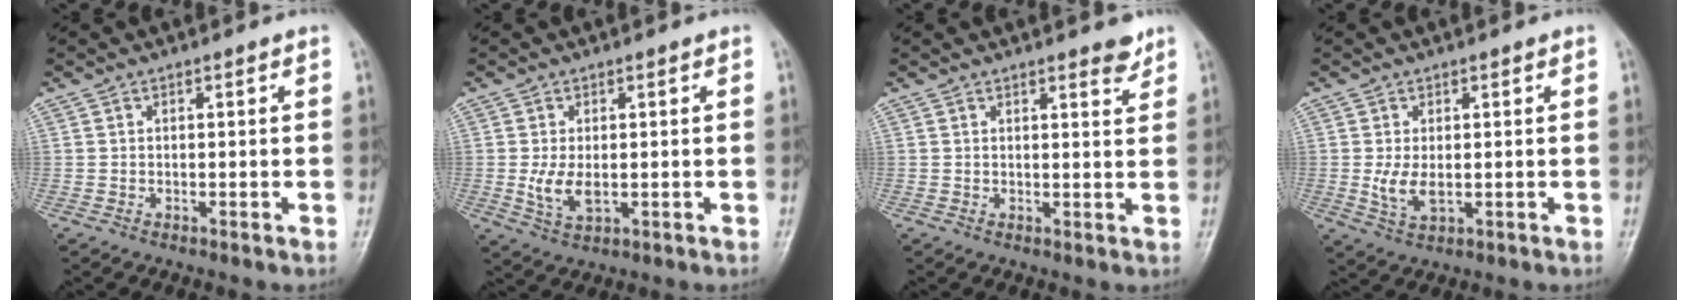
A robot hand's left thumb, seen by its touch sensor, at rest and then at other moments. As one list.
[{"total": 4.3, "force": [0.0, 2.5, 3.6], "torque": [-0.068, -0.011, 0.006]}, {"total": 3.0, "force": [2.3, 0.9, 1.7], "torque": [-0.011, -0.016, 0.029]}, {"total": 4.5, "force": [0.2, 2.5, 3.8], "torque": [-0.072, -0.013, 0.010]}]